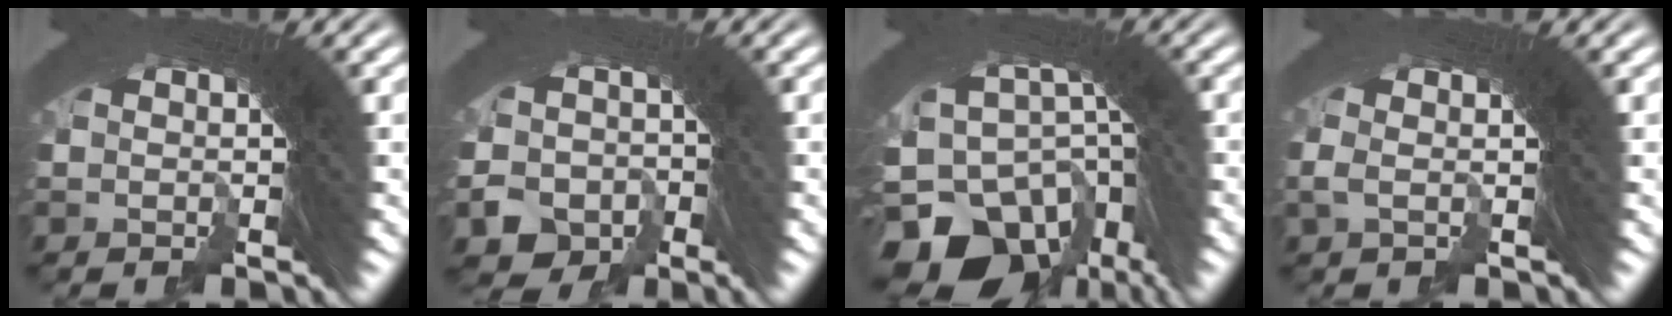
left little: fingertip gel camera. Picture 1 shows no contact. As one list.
[{"total": 9.7, "force": [-3.1, 8.5, 3.4], "torque": [-0.100, -0.050, -0.043]}, {"total": 14.2, "force": [-5.6, 9.2, 9.2], "torque": [-0.209, -0.062, -0.062]}, {"total": 1.7, "force": [0.3, -0.1, 1.7], "torque": [-0.018, 0.011, -0.002]}]